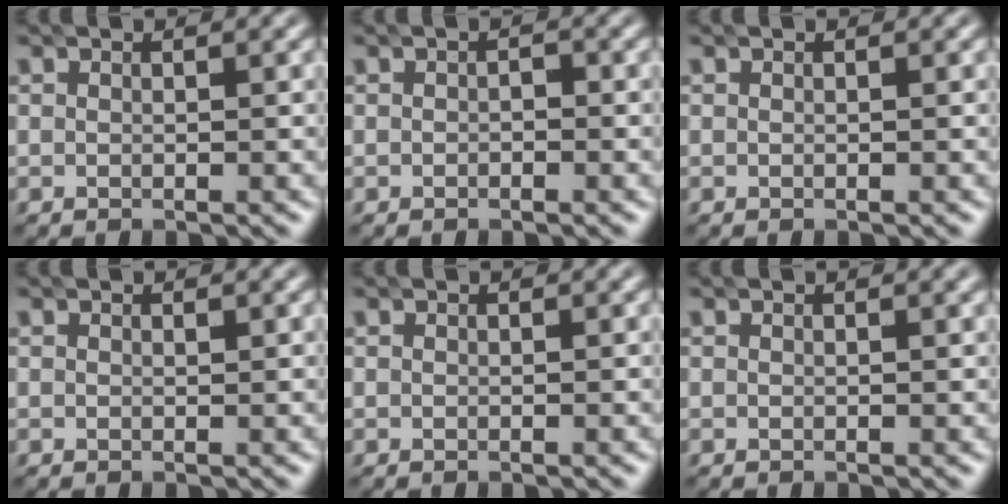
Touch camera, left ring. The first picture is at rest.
{"total": 0.6, "force": [-0.2, 0.4, 0.5], "torque": [-0.006, 0.000, -0.002]}
{"total": 0.0}
{"total": 0.0}
{"total": 0.0}
{"total": 0.6, "force": [0.4, 0.1, 0.5], "torque": [-0.004, 0.004, 0.005]}